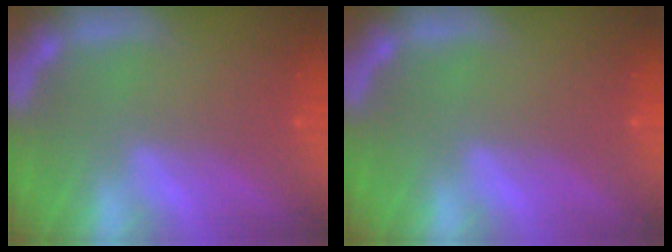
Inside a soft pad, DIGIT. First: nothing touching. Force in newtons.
{"total": 0.0}